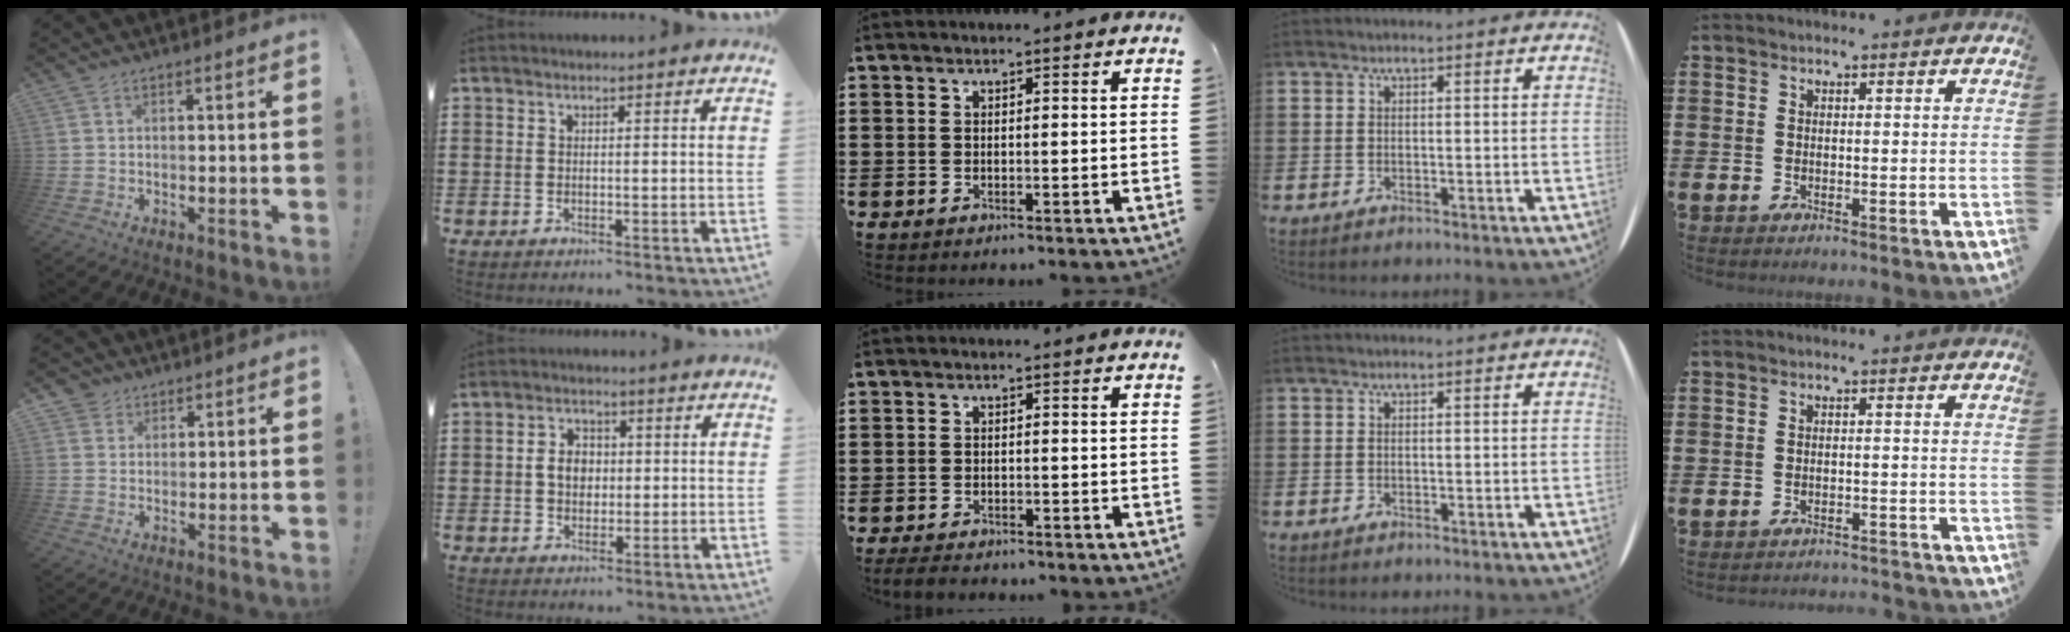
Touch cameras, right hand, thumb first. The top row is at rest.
{"thumb": {"total": 3.3, "force": [2.0, 2.6, 0.4], "torque": [-0.008, -0.006, 0.037]}, "index": {"total": 3.8, "force": [0.0, 2.9, 2.5], "torque": [-0.047, 0.009, -0.005]}, "middle": {"total": 2.0, "force": [-1.9, 0.4, 0.3], "torque": [-0.011, 0.000, -0.040]}, "little": {"total": 1.5, "force": [-1.5, -0.1, -0.1], "torque": [-0.001, 0.005, -0.033]}}